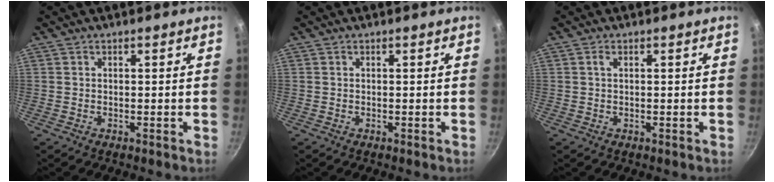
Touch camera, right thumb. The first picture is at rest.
{"total": 0.0}
{"total": 0.8, "force": [0.3, 0.4, 0.7], "torque": [-0.013, 0.003, 0.005]}